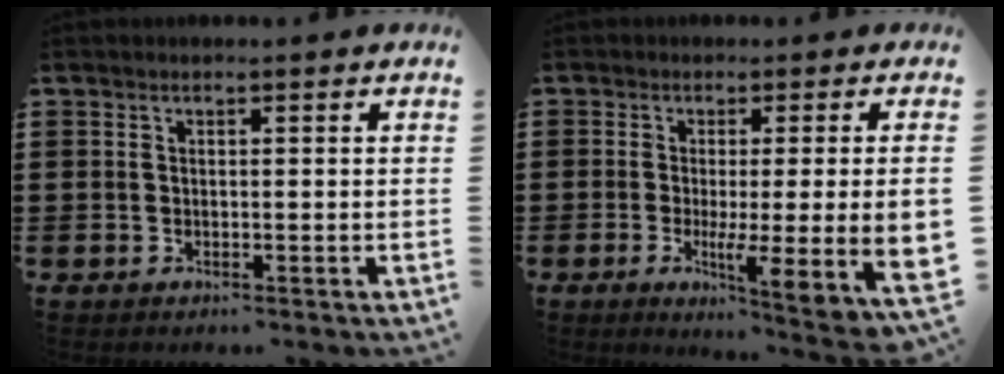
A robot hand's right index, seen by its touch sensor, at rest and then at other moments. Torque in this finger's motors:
{"motor_torque": [0.66, 0.34, 0.13, 0.00]}